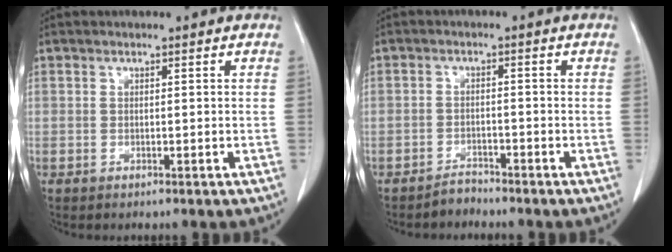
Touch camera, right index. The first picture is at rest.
{"total": 1.9, "force": [-1.9, 0.5, -0.2], "torque": [0.009, -0.001, -0.032]}